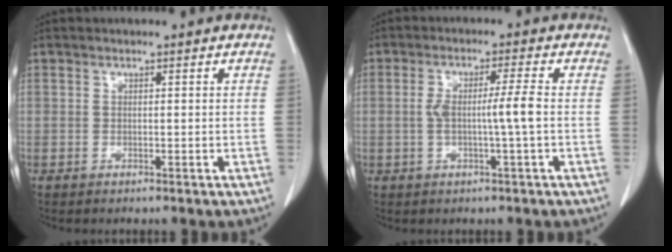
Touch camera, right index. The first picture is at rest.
{"total": 5.0, "force": [-0.4, -0.5, 4.9], "torque": [-0.088, 0.006, -0.007]}